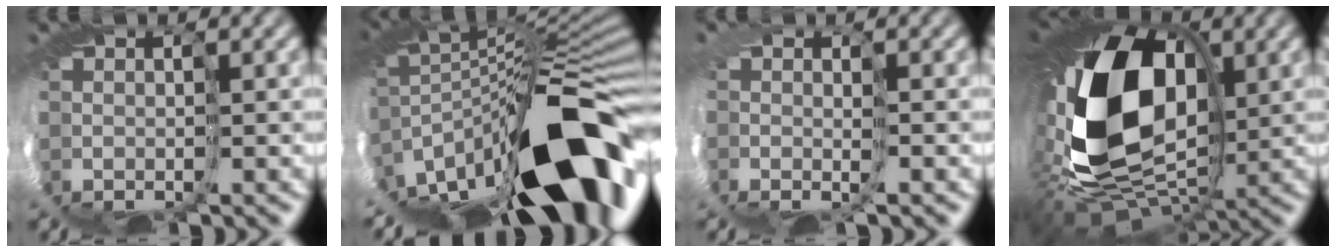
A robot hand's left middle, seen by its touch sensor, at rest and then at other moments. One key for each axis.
{"total": 14.1, "fx": -6.9, "fy": 4.4, "fz": 11.5, "tx": -0.200, "ty": 0.020, "tz": -0.128}
{"total": 1.4, "fx": -0.5, "fy": 0.4, "fz": 1.2, "tx": -0.034, "ty": -0.010, "tz": -0.006}
{"total": 15.2, "fx": 1.0, "fy": 10.7, "fz": 10.9, "tx": -0.254, "ty": -0.039, "tz": 0.024}